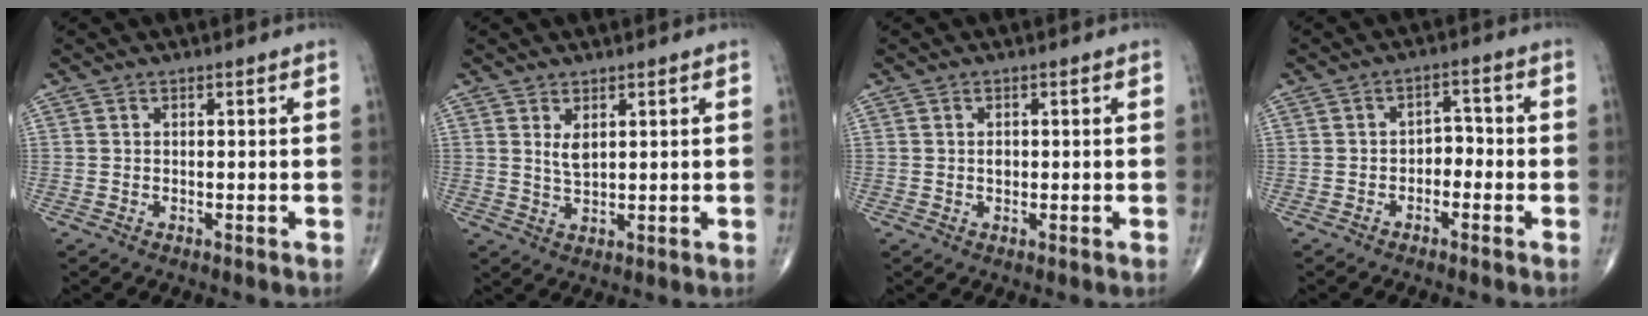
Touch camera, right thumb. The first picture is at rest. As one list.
[{"total": 2.9, "force": [1.2, 1.3, 2.3], "torque": [-0.040, -0.012, 0.028]}, {"total": 1.3, "force": [0.1, 0.9, 0.9], "torque": [-0.012, 0.001, 0.001]}, {"total": 3.4, "force": [-1.3, 2.4, 2.0], "torque": [-0.010, 0.026, -0.031]}]